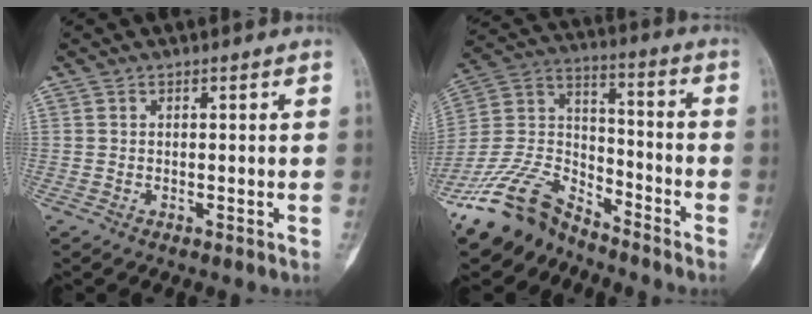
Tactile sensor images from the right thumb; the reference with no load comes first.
{"total": 14.6, "force": [-12.6, 6.1, 4.3], "torque": [-0.075, 0.088, -0.247]}